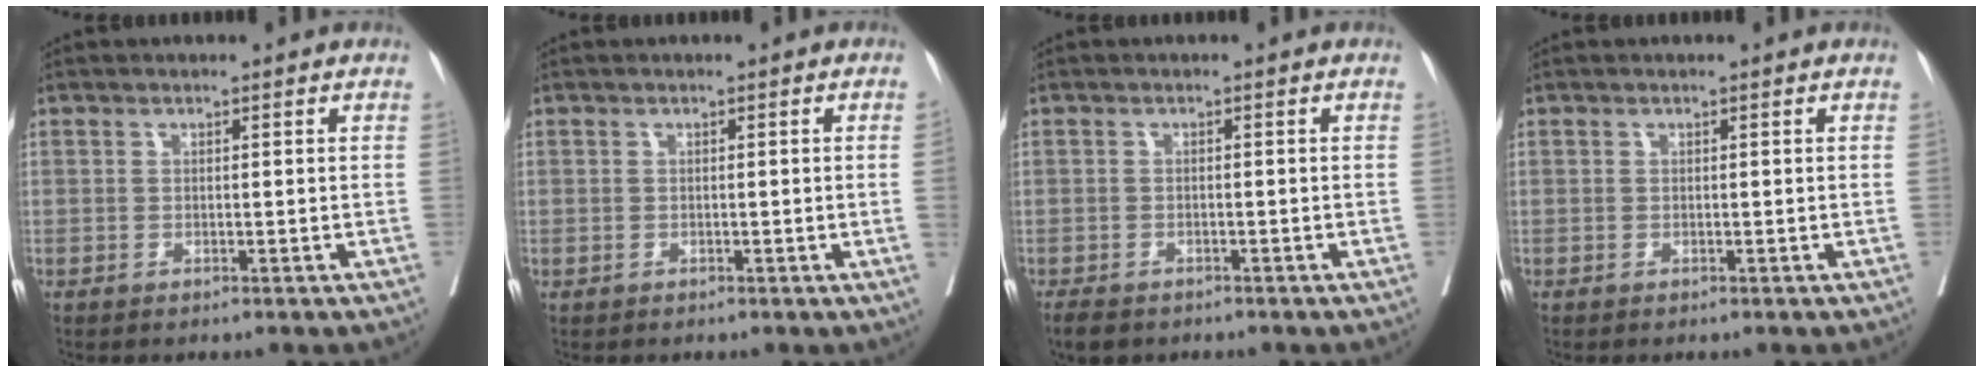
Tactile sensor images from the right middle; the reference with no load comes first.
{"total": 0.8, "force": [0.0, -0.6, 0.5], "torque": [-0.006, 0.000, 0.000]}
{"total": 3.9, "force": [-3.1, 1.8, 1.5], "torque": [-0.023, -0.005, -0.044]}
{"total": 0.0}